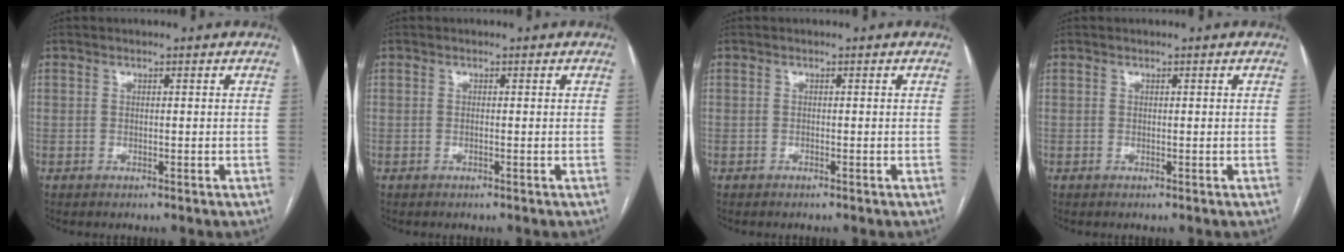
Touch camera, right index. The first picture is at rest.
{"total": 0.0}
{"total": 0.0}
{"total": 0.0}